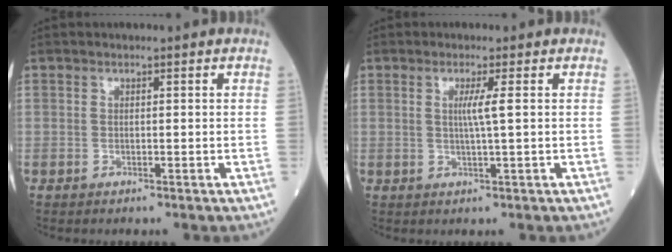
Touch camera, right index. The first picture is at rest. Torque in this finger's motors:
{"motor_torque": [0.03, -0.01, 0.02, 0.07]}